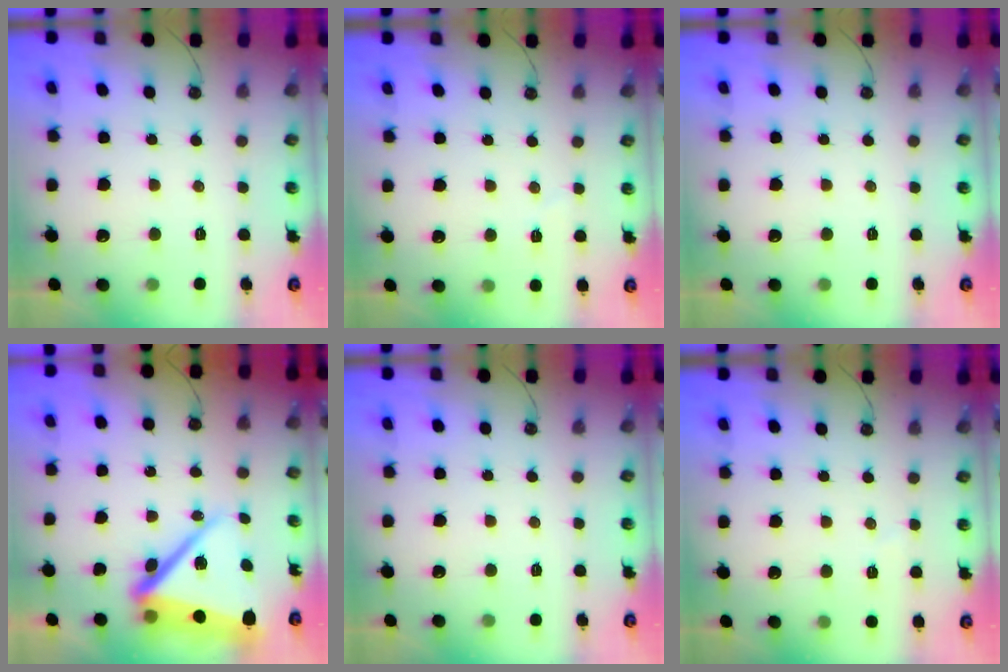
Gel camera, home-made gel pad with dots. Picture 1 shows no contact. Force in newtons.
{"total": 2.9, "press": 2.7, "slide": 1.1}
{"total": 0.0}
{"total": 16.9, "press": 16.8, "slide": 1.7}
{"total": 0.0}
{"total": 2.8, "press": 2.7, "slide": 0.8}